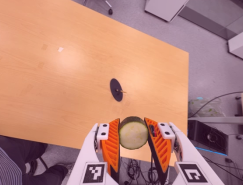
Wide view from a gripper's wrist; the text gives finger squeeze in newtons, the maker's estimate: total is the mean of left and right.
{"total": 11.0, "left": 10.4, "right": 11.7}